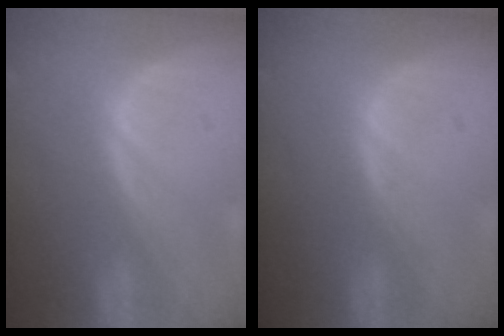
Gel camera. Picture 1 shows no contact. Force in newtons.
{"total": 0.5, "press": 0.5, "slide": 0.0}